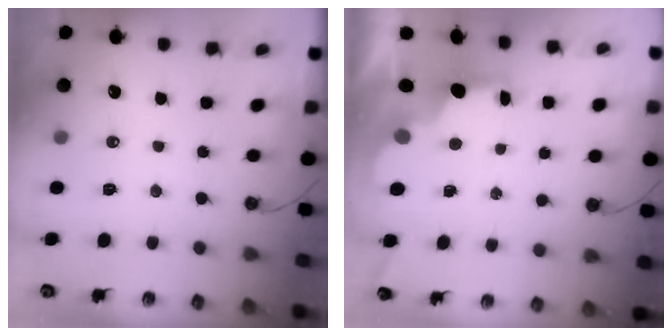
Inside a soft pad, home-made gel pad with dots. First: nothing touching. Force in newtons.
{"total": 2.5, "press": 2.4, "slide": 0.7}